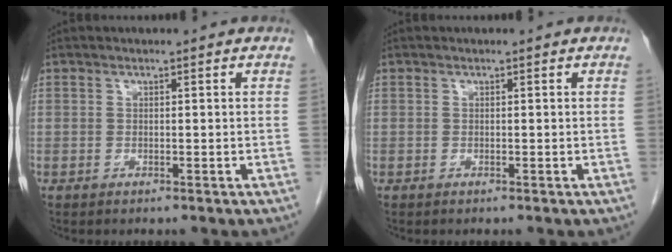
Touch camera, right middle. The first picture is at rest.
{"total": 0.0}